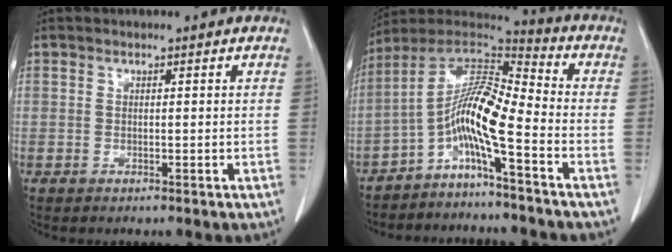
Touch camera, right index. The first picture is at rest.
{"total": 11.0, "force": [-5.0, 0.7, 9.8], "torque": [-0.189, 0.022, -0.098]}